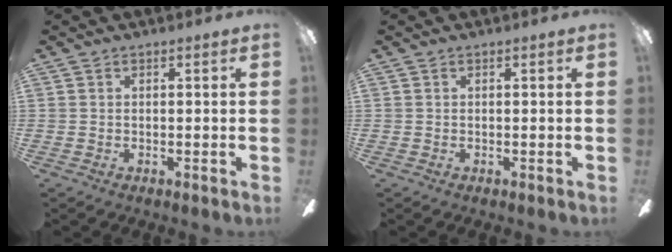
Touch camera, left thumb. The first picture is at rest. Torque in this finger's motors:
{"motor_torque": [0.00, 0.00, 0.00, -0.01, 0.00]}